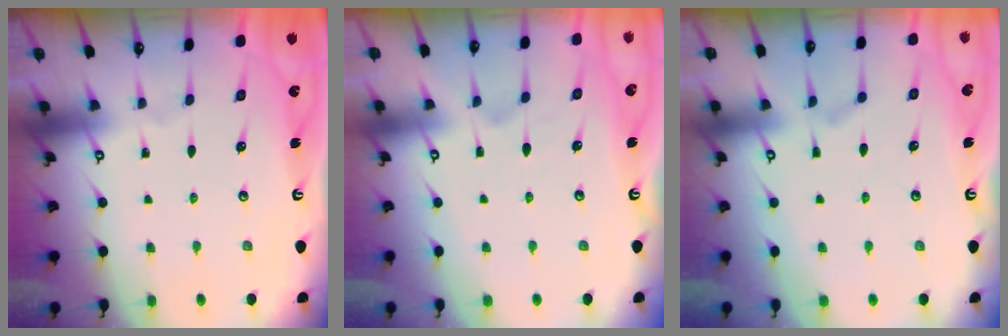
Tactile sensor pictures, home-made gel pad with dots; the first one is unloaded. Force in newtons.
{"total": 2.4, "press": 2.2, "slide": 1.1}
{"total": 3.8, "press": 3.7, "slide": 1.2}